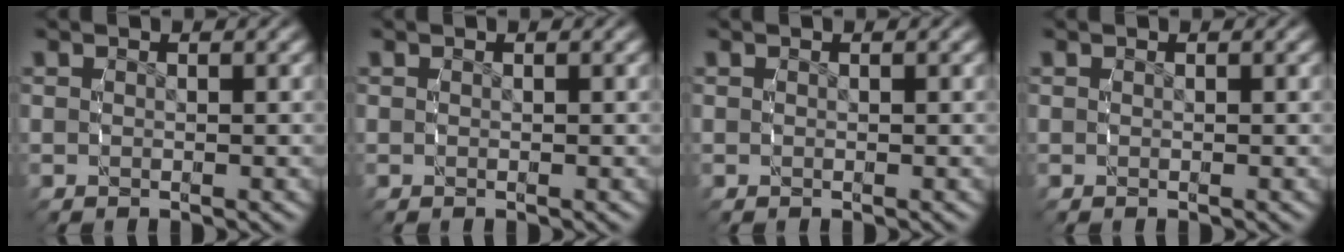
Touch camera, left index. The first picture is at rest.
{"total": 0.0}
{"total": 0.0}
{"total": 0.0}